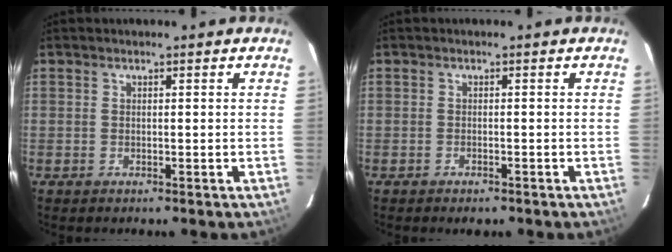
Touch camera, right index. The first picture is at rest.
{"total": 1.9, "force": [-1.4, 0.9, 0.8], "torque": [-0.018, -0.001, -0.021]}